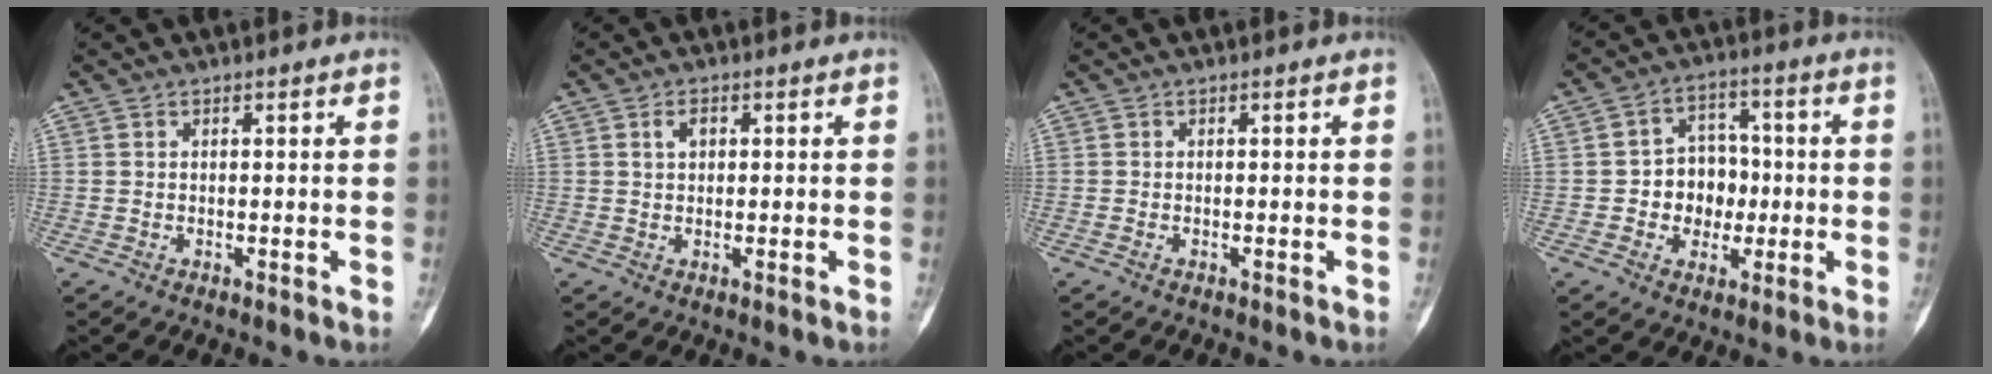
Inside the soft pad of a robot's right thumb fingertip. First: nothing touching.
{"total": 2.2, "force": [0.6, 1.3, 1.6], "torque": [-0.024, 0.003, 0.010]}
{"total": 0.0}
{"total": 8.7, "force": [-1.2, 7.3, 4.6], "torque": [-0.015, 0.026, -0.024]}